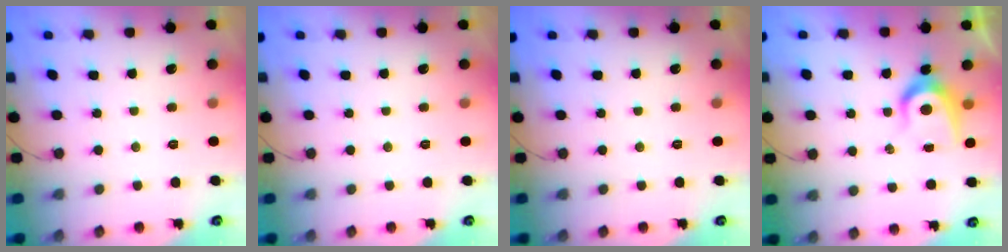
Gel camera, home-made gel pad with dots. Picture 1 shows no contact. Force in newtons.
{"total": 0.0}
{"total": 0.0}
{"total": 8.4, "press": 8.4, "slide": 0.7}